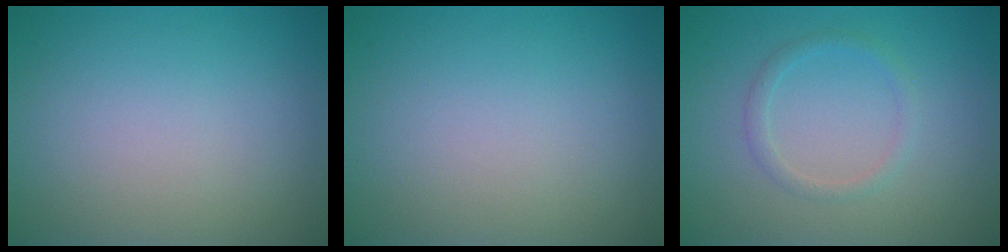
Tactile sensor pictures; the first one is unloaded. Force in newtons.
{"total": 0.0}
{"total": 1.3, "press": 1.3, "slide": 0.1}